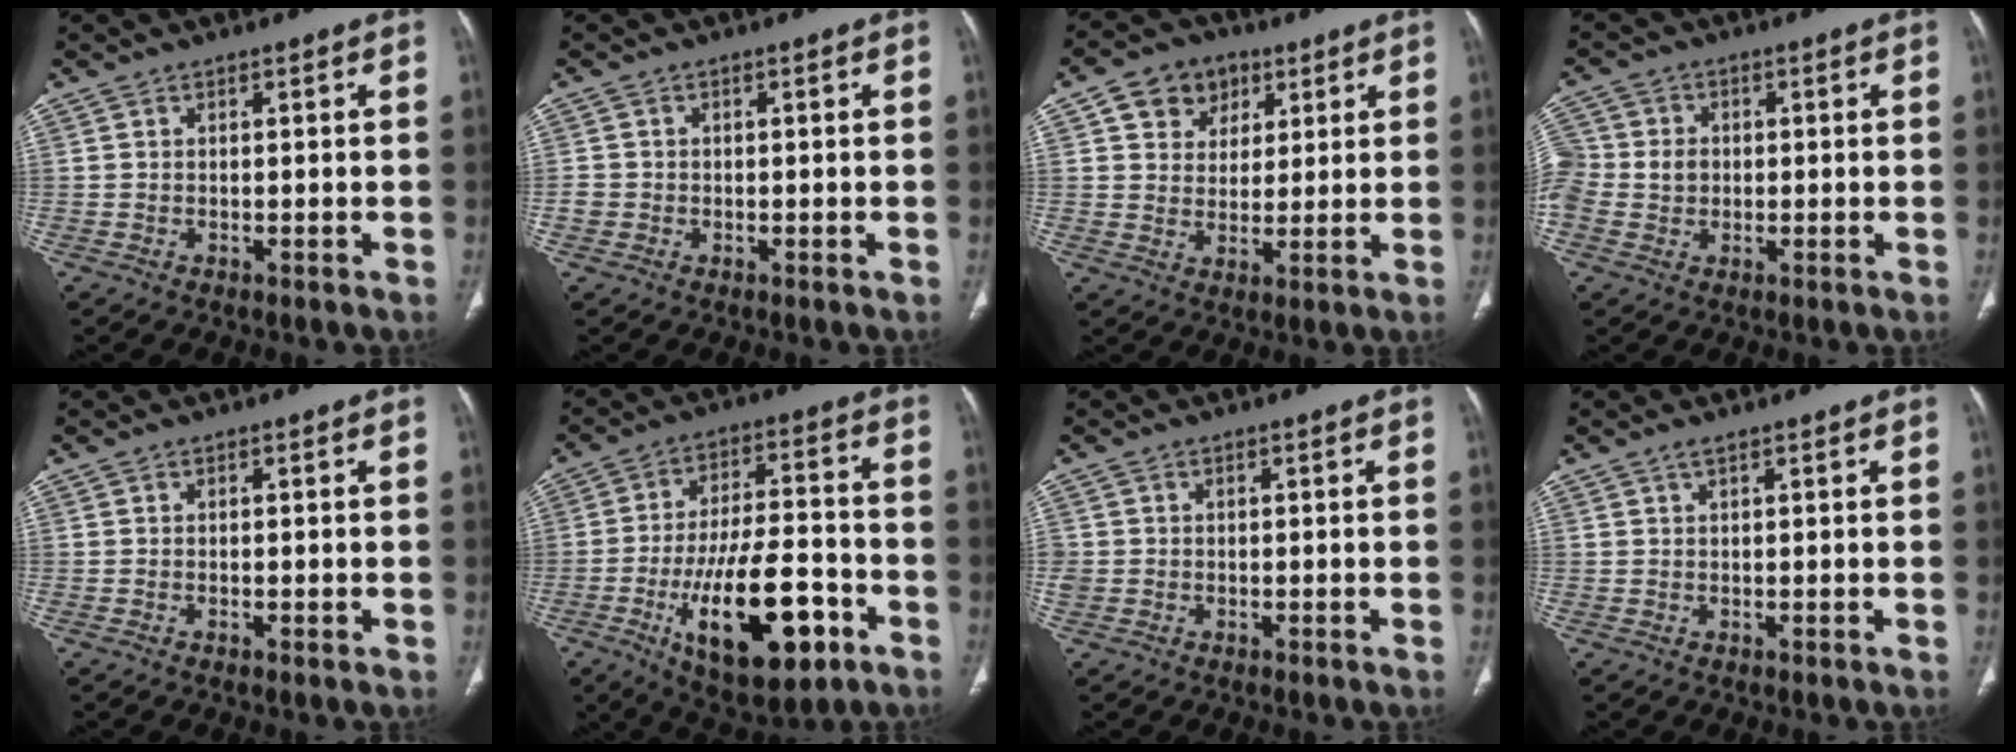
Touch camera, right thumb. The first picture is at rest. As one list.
[{"total": 1.7, "force": [-0.5, 1.6, 0.4], "torque": [-0.004, 0.005, -0.010]}, {"total": 8.9, "force": [3.9, 7.2, 3.4], "torque": [-0.019, -0.010, 0.062]}, {"total": 11.0, "force": [0.0, 9.4, 5.6], "torque": [-0.143, 0.024, 0.004]}, {"total": 0.7, "force": [-0.2, 0.2, 0.6], "torque": [-0.008, -0.001, -0.005]}, {"total": 20.4, "force": [-8.0, 8.4, 16.7], "torque": [-0.260, 0.032, -0.115]}, {"total": 1.9, "force": [-0.1, 1.8, 0.8], "torque": [-0.020, 0.006, 0.000]}, {"total": 0.9, "force": [0.6, 0.1, 0.6], "torque": [-0.014, 0.004, 0.012]}]